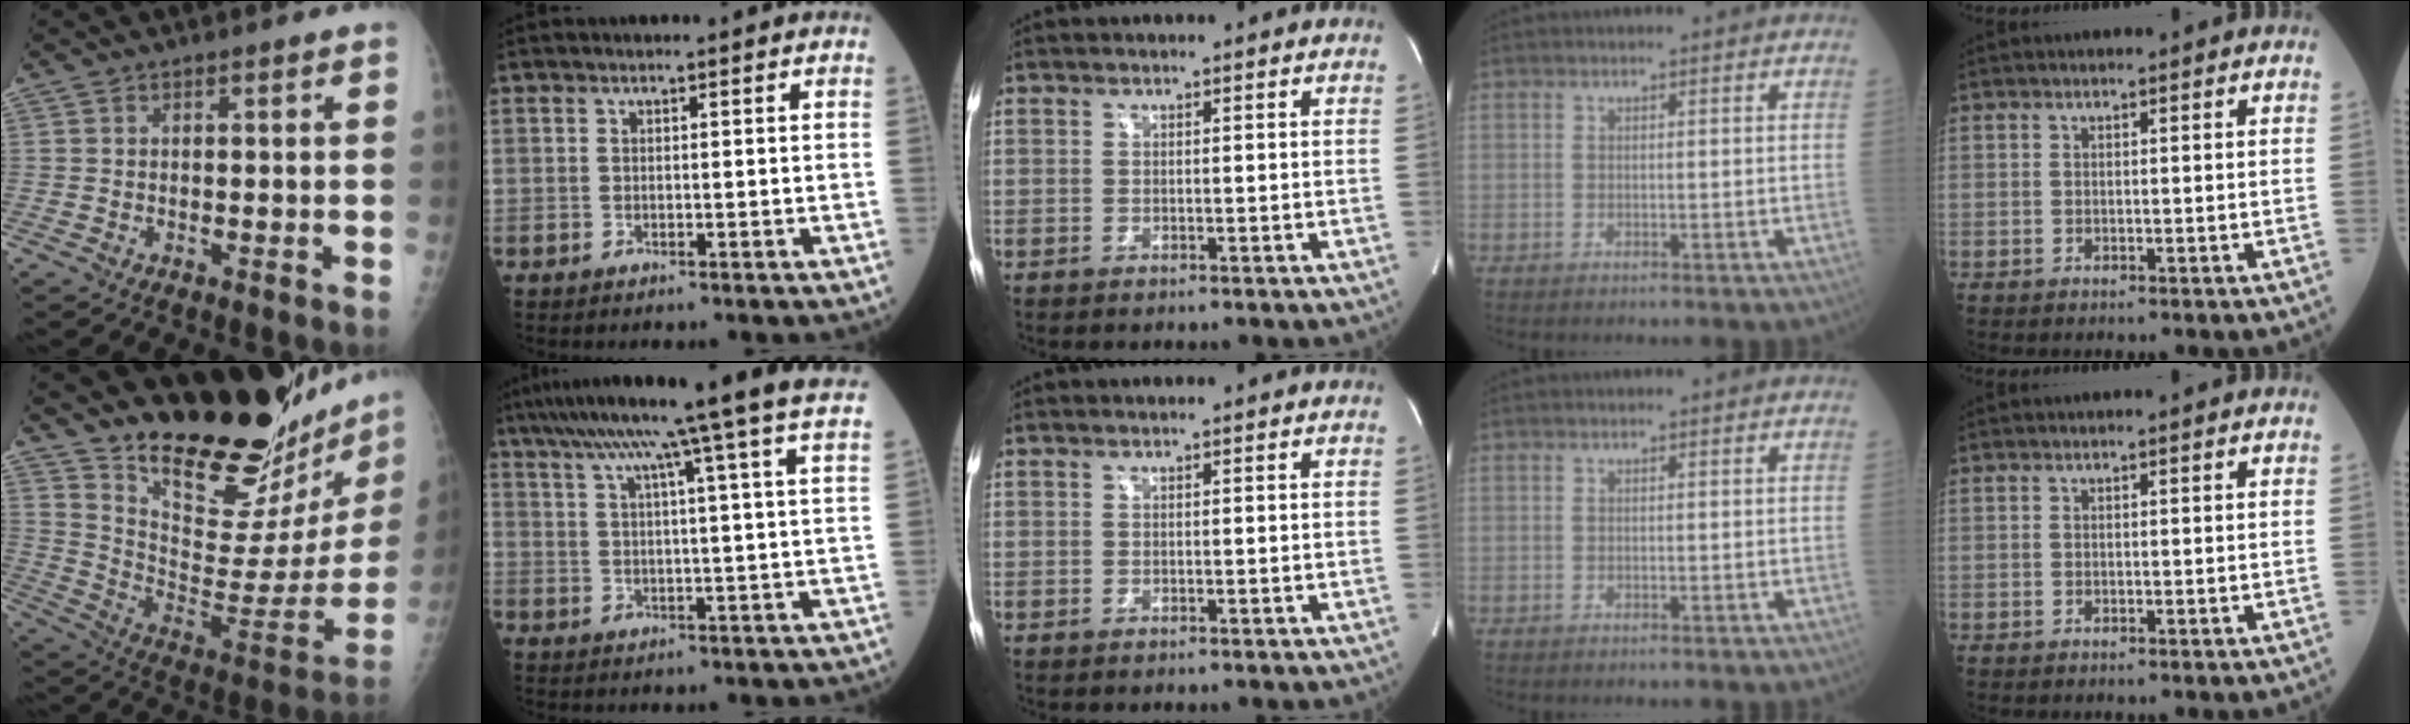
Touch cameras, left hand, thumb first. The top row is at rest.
{"thumb": {"total": 27.9, "force": [24.5, 6.0, 12.0], "torque": [-0.149, -0.202, 0.354]}, "index": {"total": 19.0, "force": [15.1, -3.1, 11.2], "torque": [-0.183, -0.018, 0.192]}}